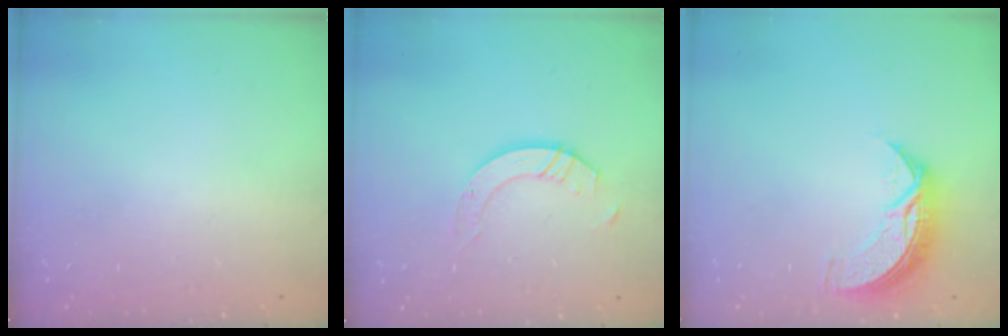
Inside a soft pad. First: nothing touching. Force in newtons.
{"total": 4.8, "press": 4.7, "slide": 0.4}
{"total": 8.7, "press": 8.7, "slide": 0.3}